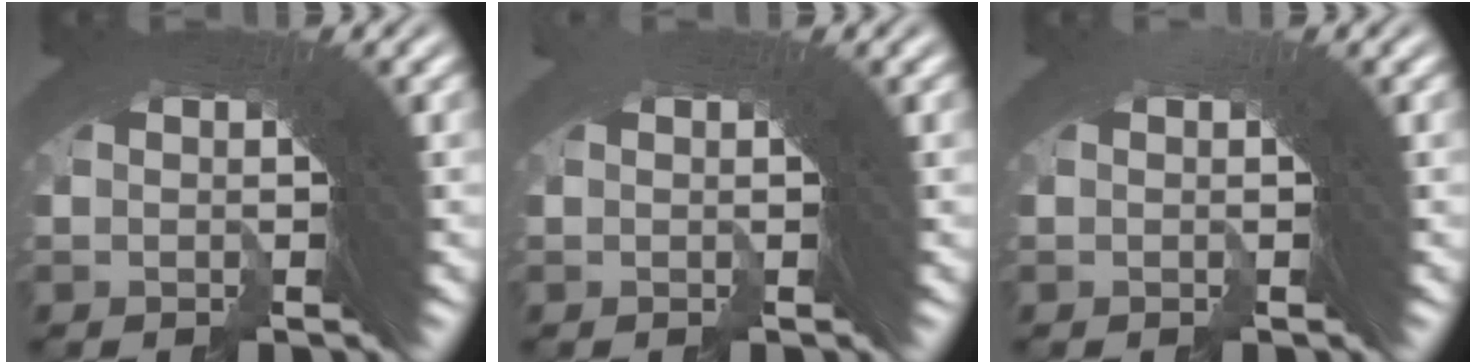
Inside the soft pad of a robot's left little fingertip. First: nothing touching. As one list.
[{"total": 2.4, "force": [-0.5, -1.6, -1.8], "torque": [0.025, -0.007, -0.002]}, {"total": 1.6, "force": [-0.2, -1.2, -1.0], "torque": [0.009, 0.000, -0.002]}]